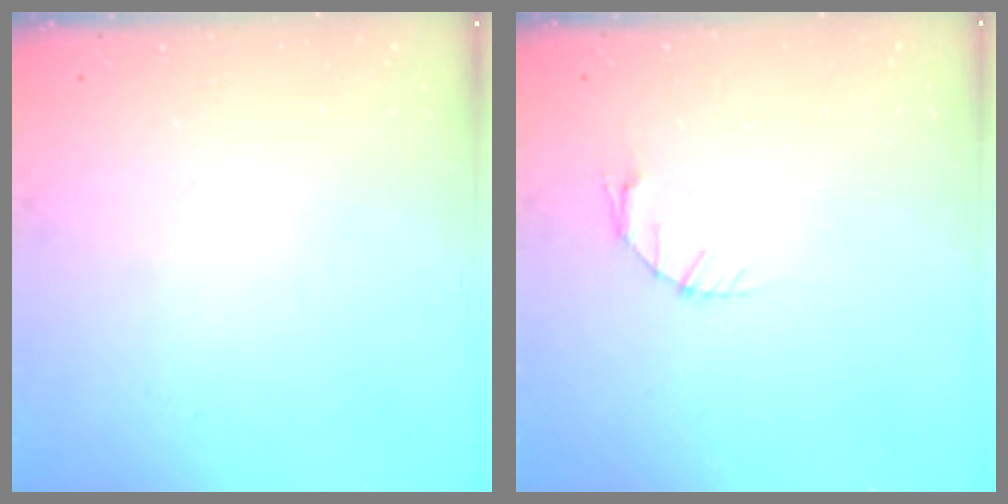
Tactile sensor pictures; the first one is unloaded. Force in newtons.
{"total": 3.7, "press": 3.7, "slide": 0.5}